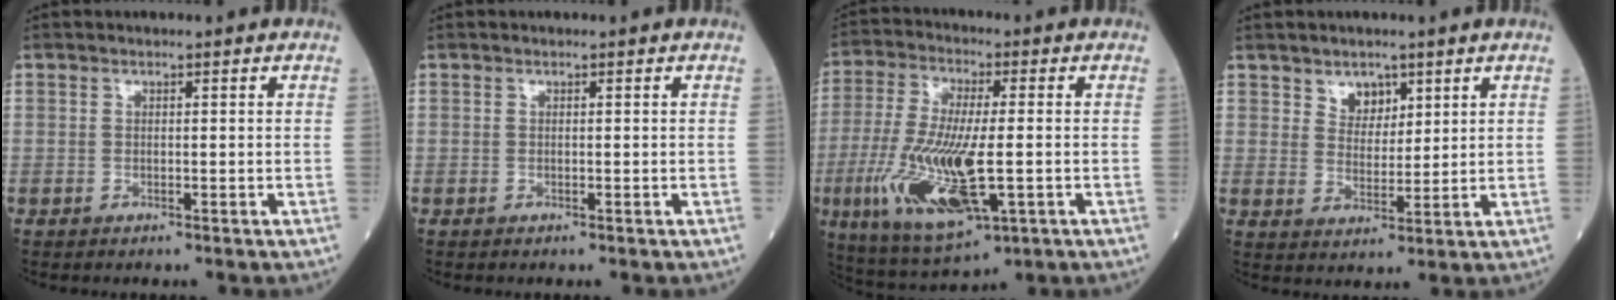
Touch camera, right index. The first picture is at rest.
{"total": 0.0}
{"total": 16.4, "force": [-3.9, 4.3, 15.3], "torque": [-0.317, -0.025, -0.059]}
{"total": 4.0, "force": [2.6, 2.6, 1.7], "torque": [-0.023, -0.001, 0.048]}